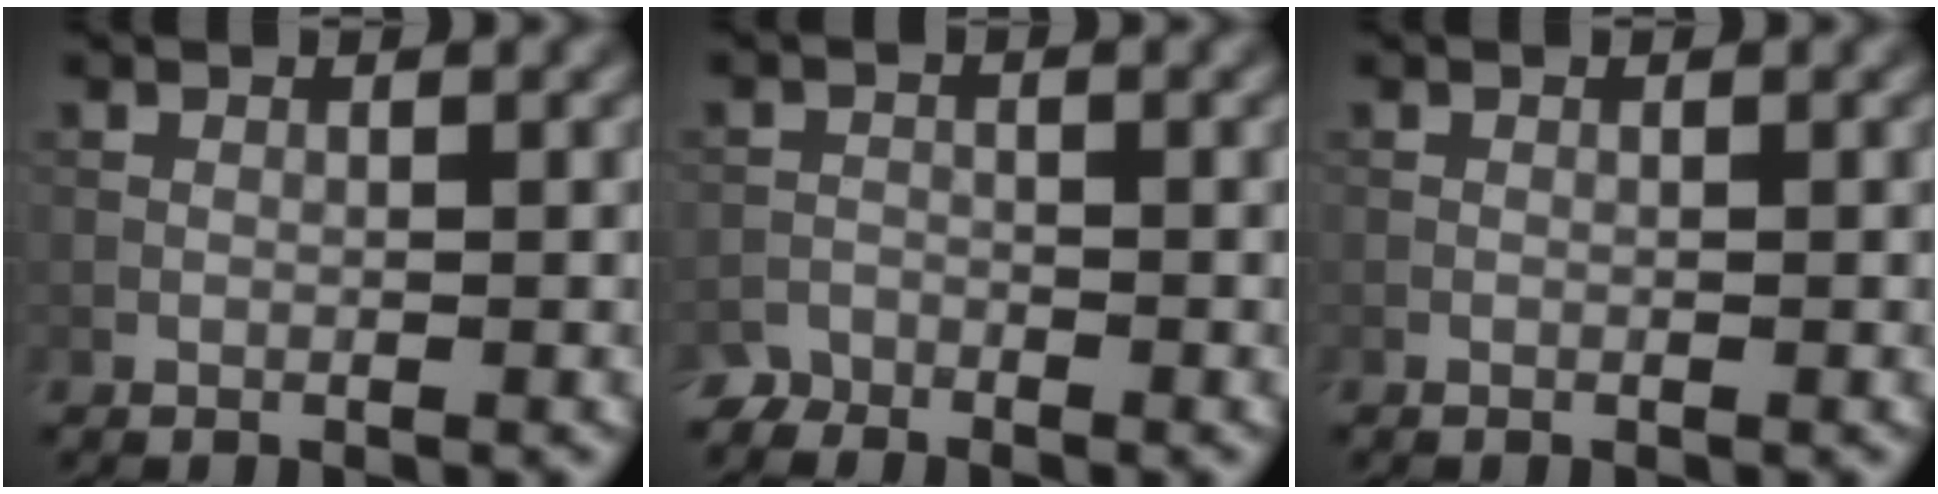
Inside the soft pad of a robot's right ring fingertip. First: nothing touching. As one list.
[{"total": 1.9, "force": [-1.9, 0.5, -0.1], "torque": [-0.003, 0.000, -0.038]}, {"total": 0.0}]